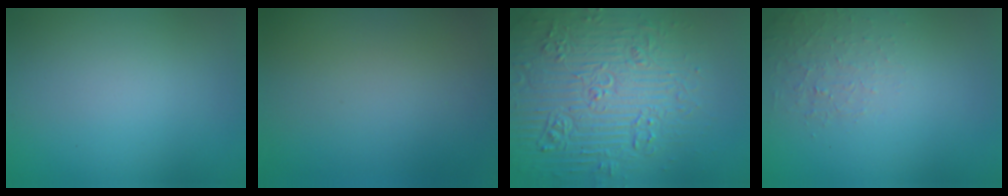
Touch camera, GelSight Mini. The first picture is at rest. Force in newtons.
{"total": 0.0}
{"total": 7.9, "press": 7.6, "slide": 2.0}
{"total": 1.3, "press": 0.4, "slide": 1.2}